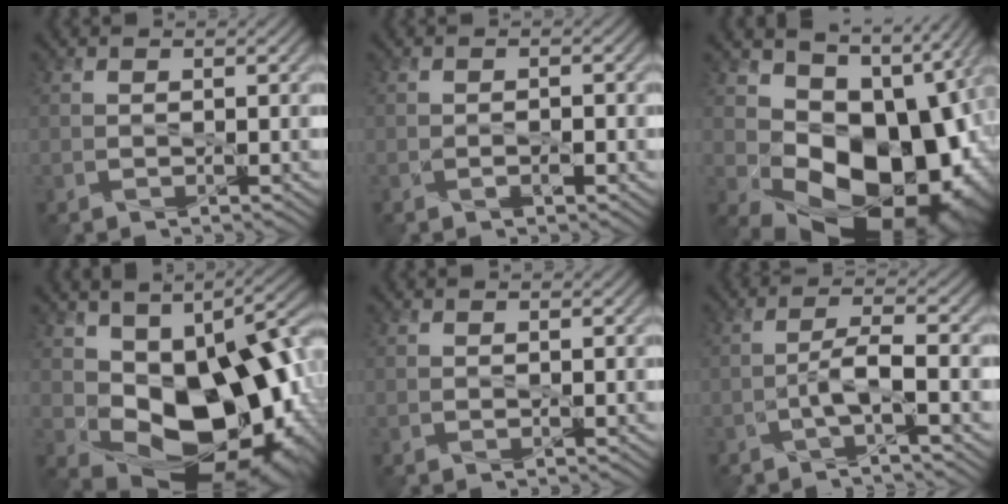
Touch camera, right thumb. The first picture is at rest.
{"total": 1.3, "force": [-0.7, 0.5, 1.0], "torque": [-0.006, -0.002, -0.010]}
{"total": 17.1, "force": [-1.6, 11.8, 12.4], "torque": [-0.148, -0.045, 0.017]}
{"total": 14.2, "force": [-0.9, 9.1, 10.9], "torque": [-0.139, -0.032, -0.001]}
{"total": 0.0}
{"total": 2.9, "force": [-1.6, -0.5, 2.4], "torque": [-0.046, 0.015, -0.035]}